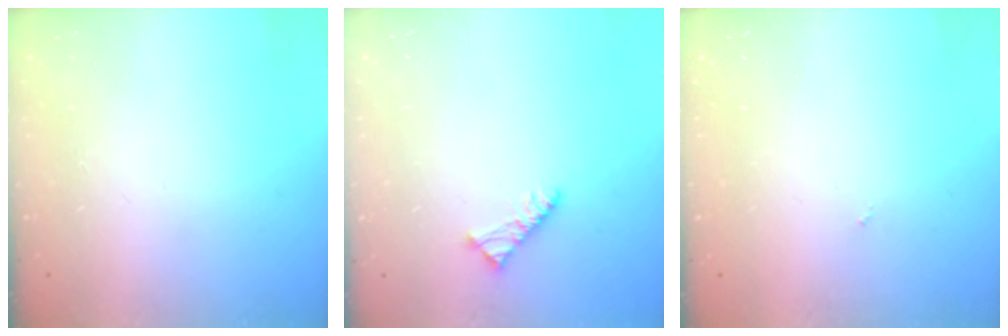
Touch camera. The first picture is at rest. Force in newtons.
{"total": 5.2, "press": 5.1, "slide": 0.8}
{"total": 0.0}